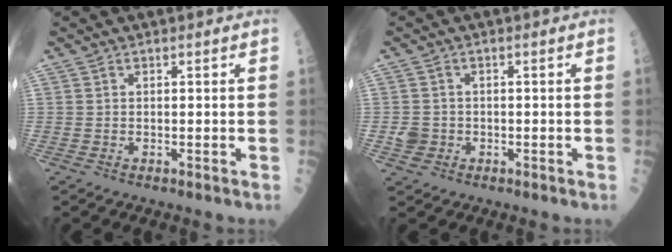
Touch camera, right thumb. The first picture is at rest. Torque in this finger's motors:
{"motor_torque": [-0.02, -0.02, 0.10, 0.05, 0.00]}